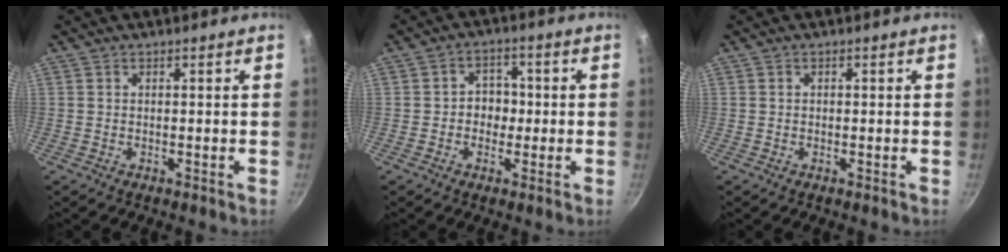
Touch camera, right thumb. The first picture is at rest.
{"total": 4.9, "force": [-0.5, 4.2, 2.4], "torque": [0.002, 0.010, -0.012]}
{"total": 0.0}